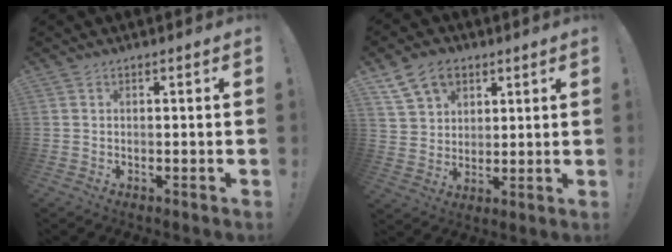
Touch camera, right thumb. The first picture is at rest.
{"total": 11.9, "force": [6.6, 8.7, 4.7], "torque": [-0.069, -0.029, 0.130]}